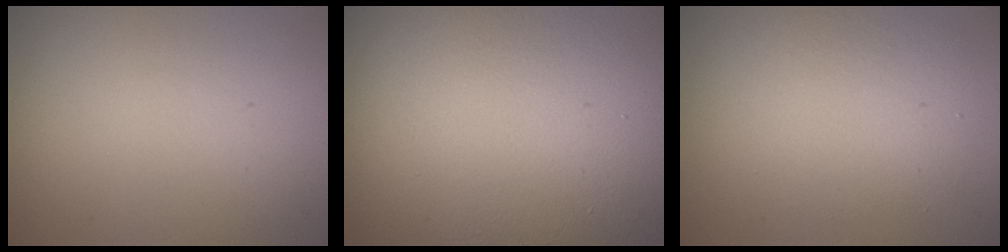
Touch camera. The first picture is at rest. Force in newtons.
{"total": 22.6, "press": 22.6, "slide": 1.6}
{"total": 4.9, "press": 4.8, "slide": 0.8}